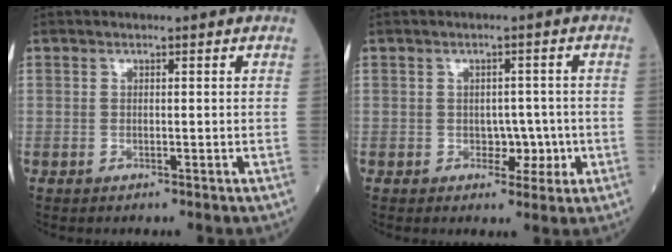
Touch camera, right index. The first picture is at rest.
{"total": 3.4, "force": [-0.6, 2.4, 2.3], "torque": [-0.018, 0.008, -0.005]}